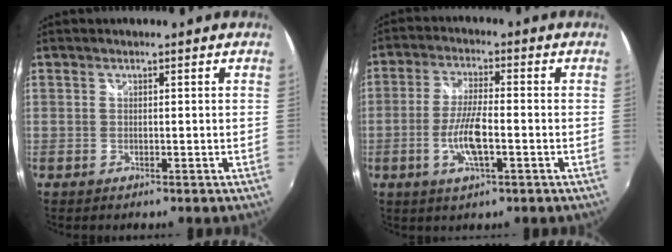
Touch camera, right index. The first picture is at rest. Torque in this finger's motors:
{"motor_torque": [0.27, -0.11, 0.51, 0.08]}